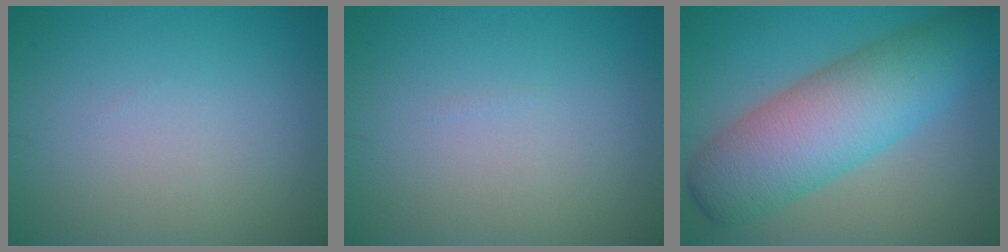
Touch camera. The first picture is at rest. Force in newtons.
{"total": 0.0}
{"total": 9.2, "press": 9.2, "slide": 0.1}